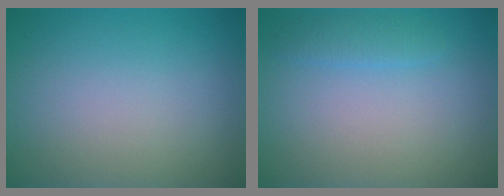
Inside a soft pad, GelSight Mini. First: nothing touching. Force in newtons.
{"total": 1.3, "press": 1.3, "slide": 0.1}